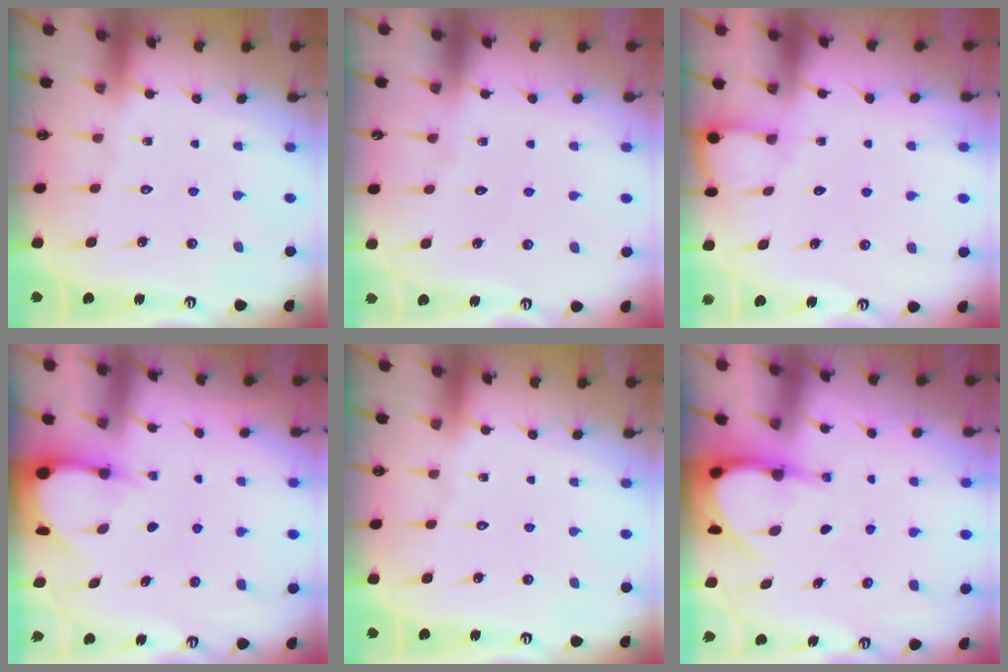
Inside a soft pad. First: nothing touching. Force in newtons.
{"total": 4.0, "press": 4.0, "slide": 0.4}
{"total": 4.0, "press": 4.0, "slide": 0.2}
{"total": 3.5, "press": 3.5, "slide": 0.4}
{"total": 0.0}
{"total": 5.1, "press": 5.0, "slide": 0.5}